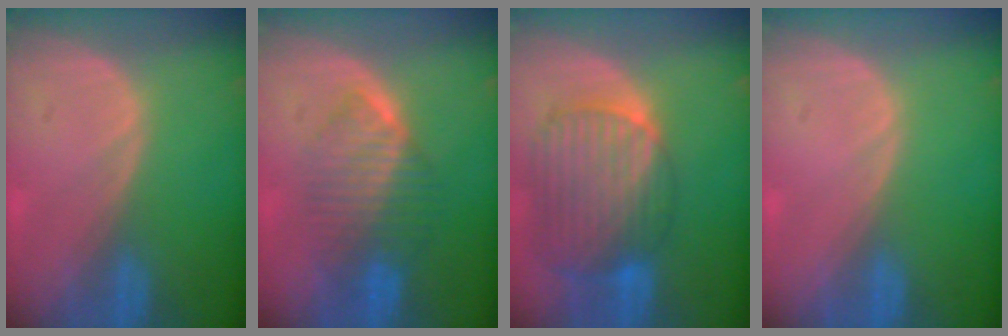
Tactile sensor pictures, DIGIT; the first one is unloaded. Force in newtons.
{"total": 6.5, "press": 6.5, "slide": 0.1}
{"total": 10.7, "press": 9.2, "slide": 5.5}
{"total": 0.0}